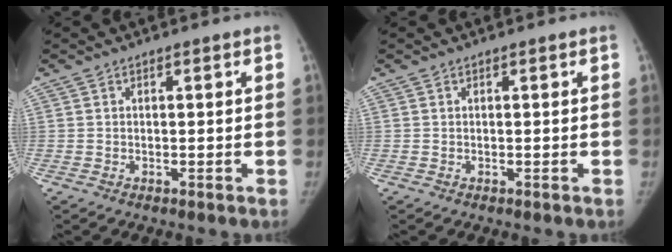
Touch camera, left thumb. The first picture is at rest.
{"total": 0.0}